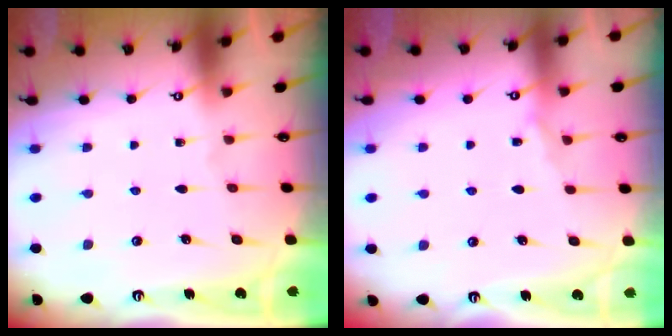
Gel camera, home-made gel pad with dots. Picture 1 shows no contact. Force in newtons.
{"total": 4.0, "press": 4.0, "slide": 0.5}